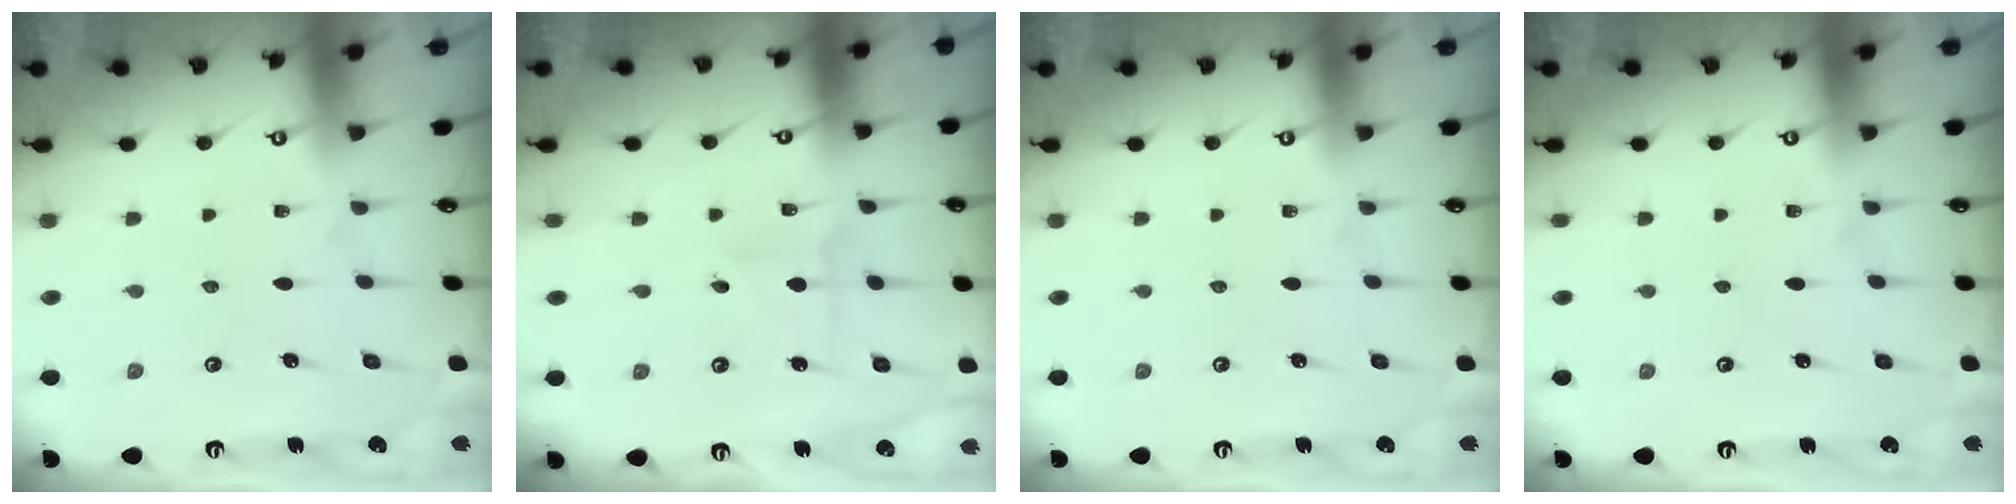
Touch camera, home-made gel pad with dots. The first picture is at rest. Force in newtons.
{"total": 2.7, "press": 2.7, "slide": 0.1}
{"total": 0.0}
{"total": 0.0}